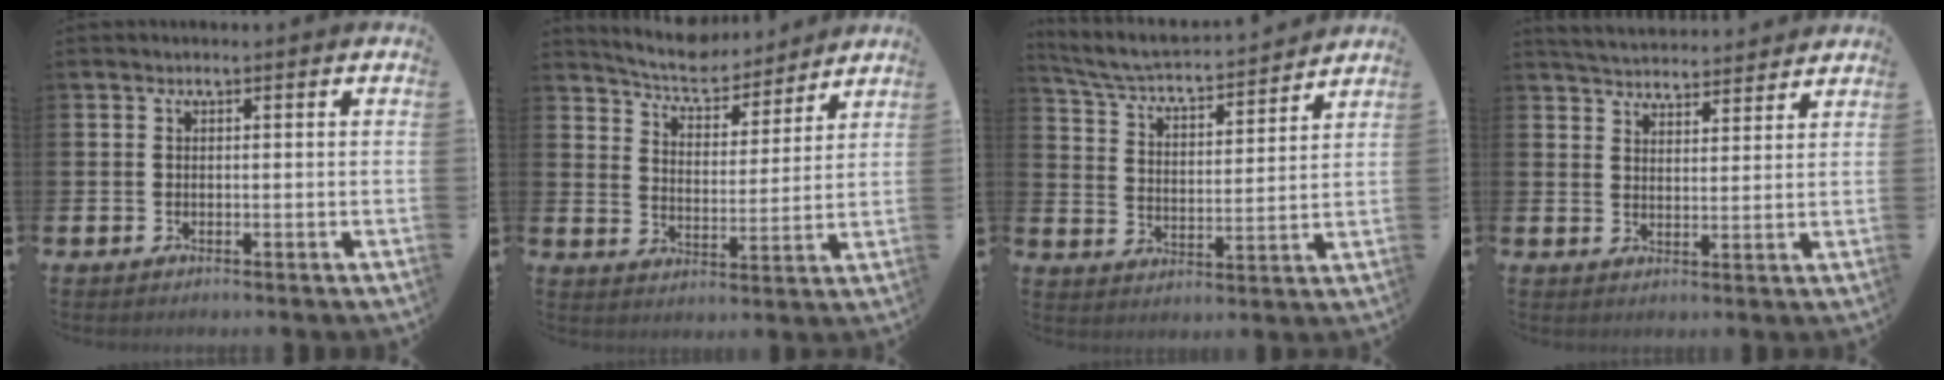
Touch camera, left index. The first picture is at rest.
{"total": 6.7, "force": [6.4, 1.5, 1.1], "torque": [-0.049, -0.046, 0.111]}
{"total": 5.3, "force": [5.0, 0.7, 1.5], "torque": [-0.055, -0.046, 0.079]}
{"total": 4.8, "force": [4.7, 0.6, -0.1], "torque": [-0.008, -0.031, 0.084]}